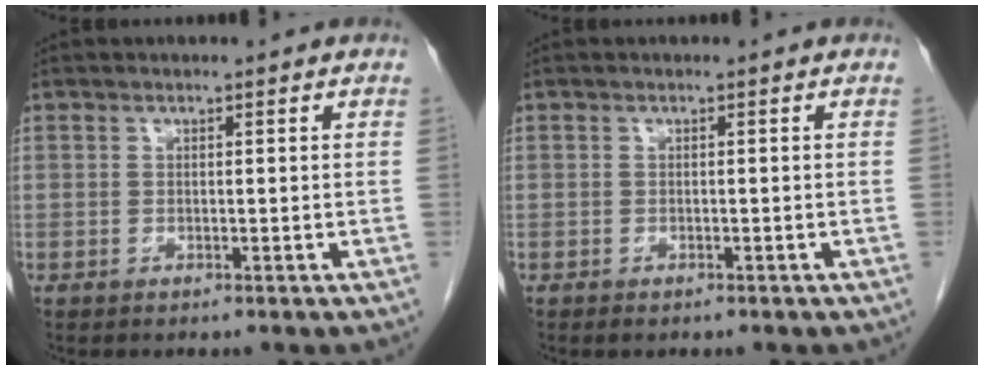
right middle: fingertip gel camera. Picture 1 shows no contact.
{"total": 1.0, "force": [-0.7, 0.5, 0.5], "torque": [-0.010, 0.000, -0.005]}